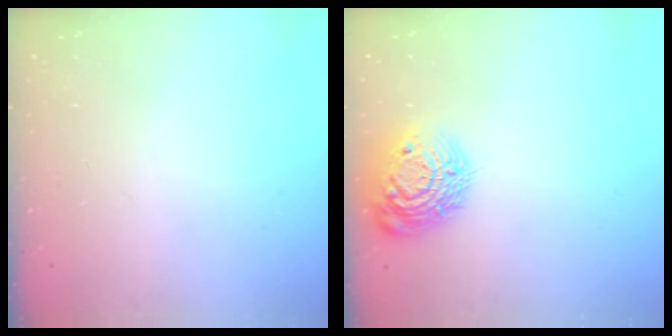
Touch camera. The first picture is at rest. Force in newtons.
{"total": 15.6, "press": 15.5, "slide": 1.1}